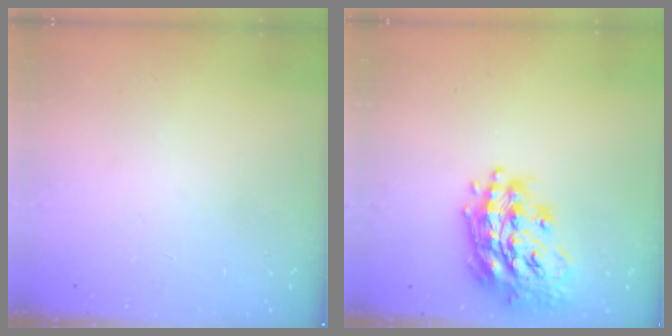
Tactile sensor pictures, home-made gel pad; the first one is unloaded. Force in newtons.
{"total": 19.9, "press": 19.8, "slide": 2.1}